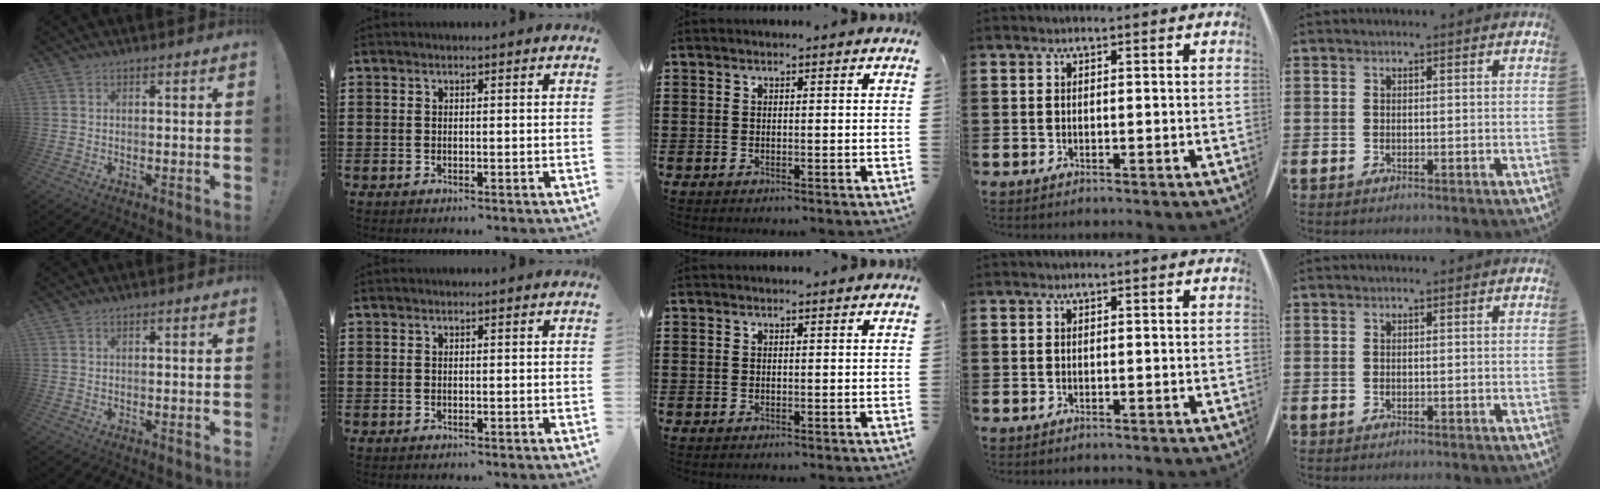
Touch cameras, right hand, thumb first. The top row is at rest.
{}